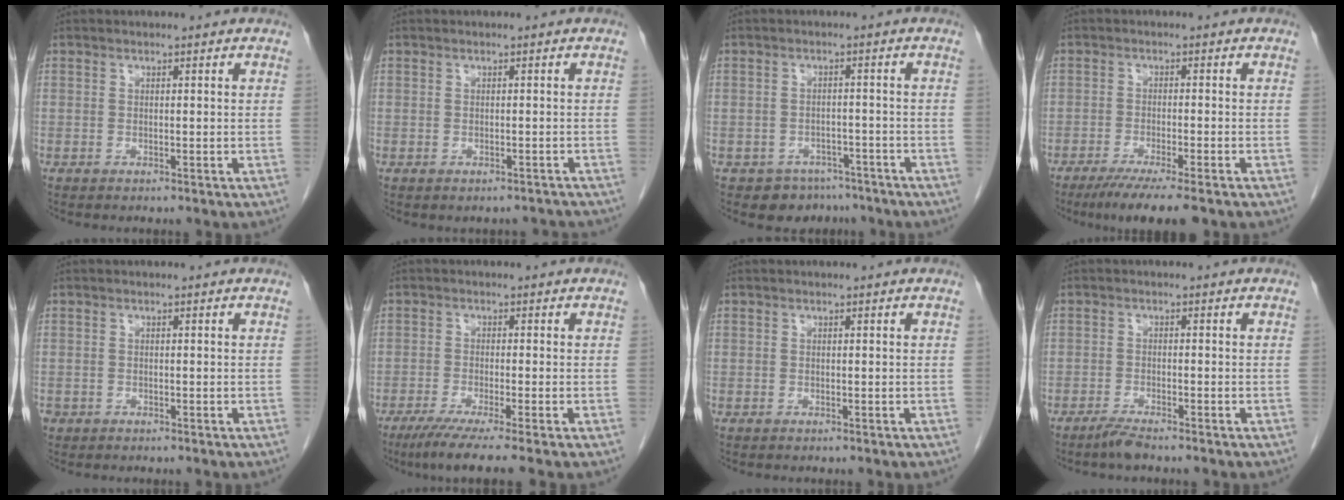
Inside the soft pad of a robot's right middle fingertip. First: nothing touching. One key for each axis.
{"total": 1.9, "fx": -1.7, "fy": 0.8, "fz": 0.3, "tx": -0.002, "ty": 0.002, "tz": -0.020}
{"total": 5.3, "fx": -4.2, "fy": 3.3, "fz": 0.0, "tx": 0.015, "ty": 0.015, "tz": -0.054}
{"total": 7.6, "fx": -5.6, "fy": 0.2, "fz": 5.0, "tx": -0.075, "ty": -0.017, "tz": -0.086}
{"total": 0.9, "fx": -0.5, "fy": 0.8, "fz": 0.2, "tx": -0.009, "ty": 0.003, "tz": -0.006}
{"total": 6.7, "fx": -4.9, "fy": -0.7, "fz": 4.5, "tx": -0.069, "ty": -0.019, "tz": -0.081}
{"total": 0.0}
{"total": 2.2, "fx": -1.9, "fy": 0.0, "fz": 1.1, "tx": -0.029, "ty": -0.005, "tz": -0.038}